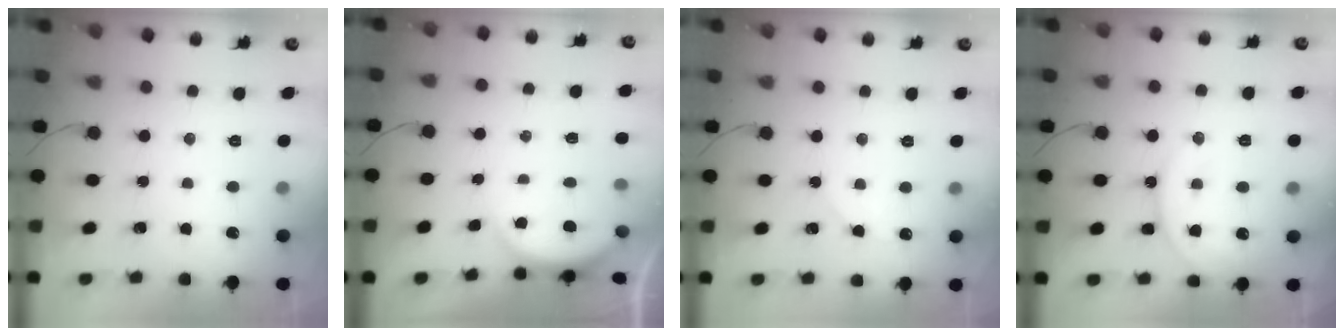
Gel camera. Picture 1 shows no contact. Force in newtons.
{"total": 2.9, "press": 2.2, "slide": 1.8}
{"total": 4.2, "press": 3.6, "slide": 2.1}
{"total": 13.3, "press": 13.2, "slide": 1.3}